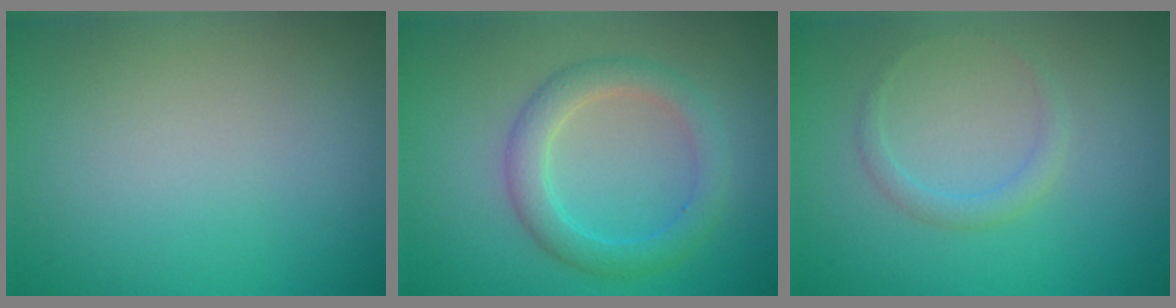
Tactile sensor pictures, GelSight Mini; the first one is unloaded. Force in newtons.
{"total": 3.3, "press": 3.3, "slide": 0.1}
{"total": 1.3, "press": 1.3, "slide": 0.1}